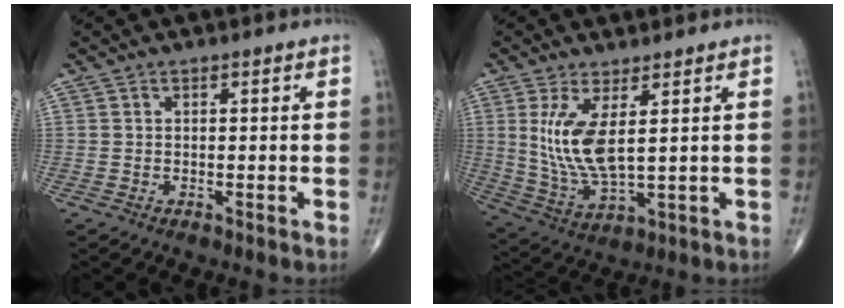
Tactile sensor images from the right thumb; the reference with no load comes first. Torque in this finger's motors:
{"motor_torque": [-0.53, 1.03, 1.05, 0.36, 0.17]}